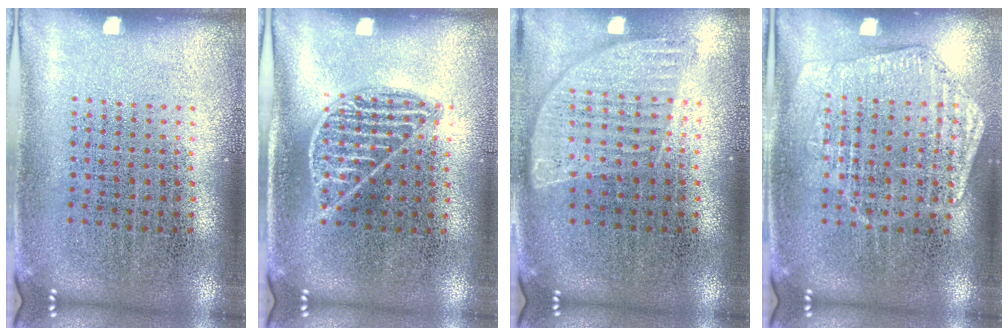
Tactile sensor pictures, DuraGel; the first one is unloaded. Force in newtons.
{"total": 0.9, "press": 0.9, "slide": 0.3}
{"total": 0.9, "press": 0.9, "slide": 0.2}
{"total": 1.4, "press": 1.4, "slide": 0.4}